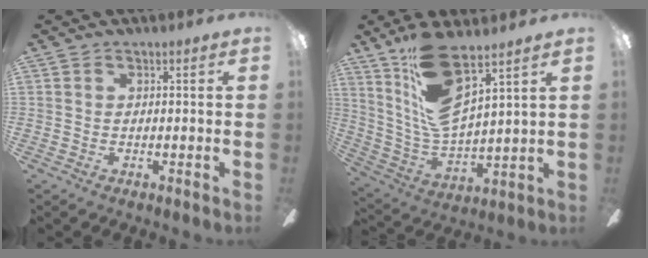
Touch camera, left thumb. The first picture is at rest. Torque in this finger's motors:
{"motor_torque": [0.49, -0.29, -0.12, -0.29, 0.25]}